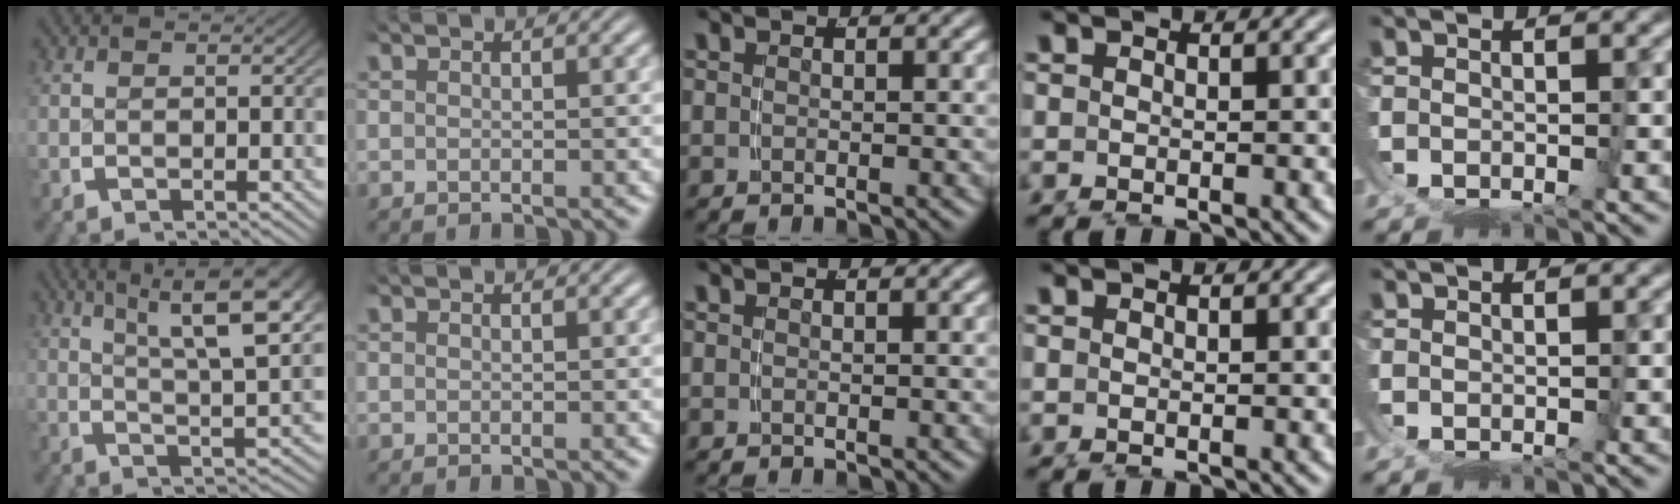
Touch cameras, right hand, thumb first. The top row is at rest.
{"thumb": {"total": 8.6, "force": [2.8, 4.0, 7.0], "torque": [-0.092, -0.003, 0.042]}, "little": {"total": 0.9, "force": [0.8, -0.4, -0.2], "torque": [0.008, 0.004, 0.013]}}